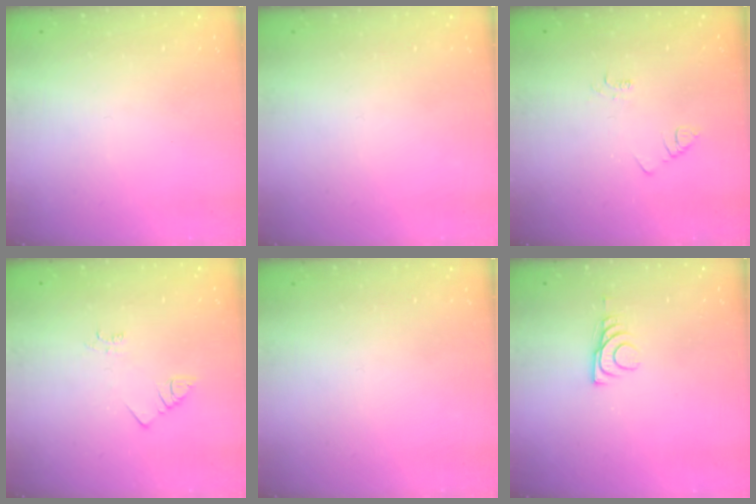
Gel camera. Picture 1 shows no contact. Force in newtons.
{"total": 1.5, "press": 1.5, "slide": 0.1}
{"total": 2.1, "press": 2.1, "slide": 0.4}
{"total": 2.5, "press": 2.5, "slide": 0.5}
{"total": 1.5, "press": 1.5, "slide": 0.1}
{"total": 6.6, "press": 6.6, "slide": 0.9}